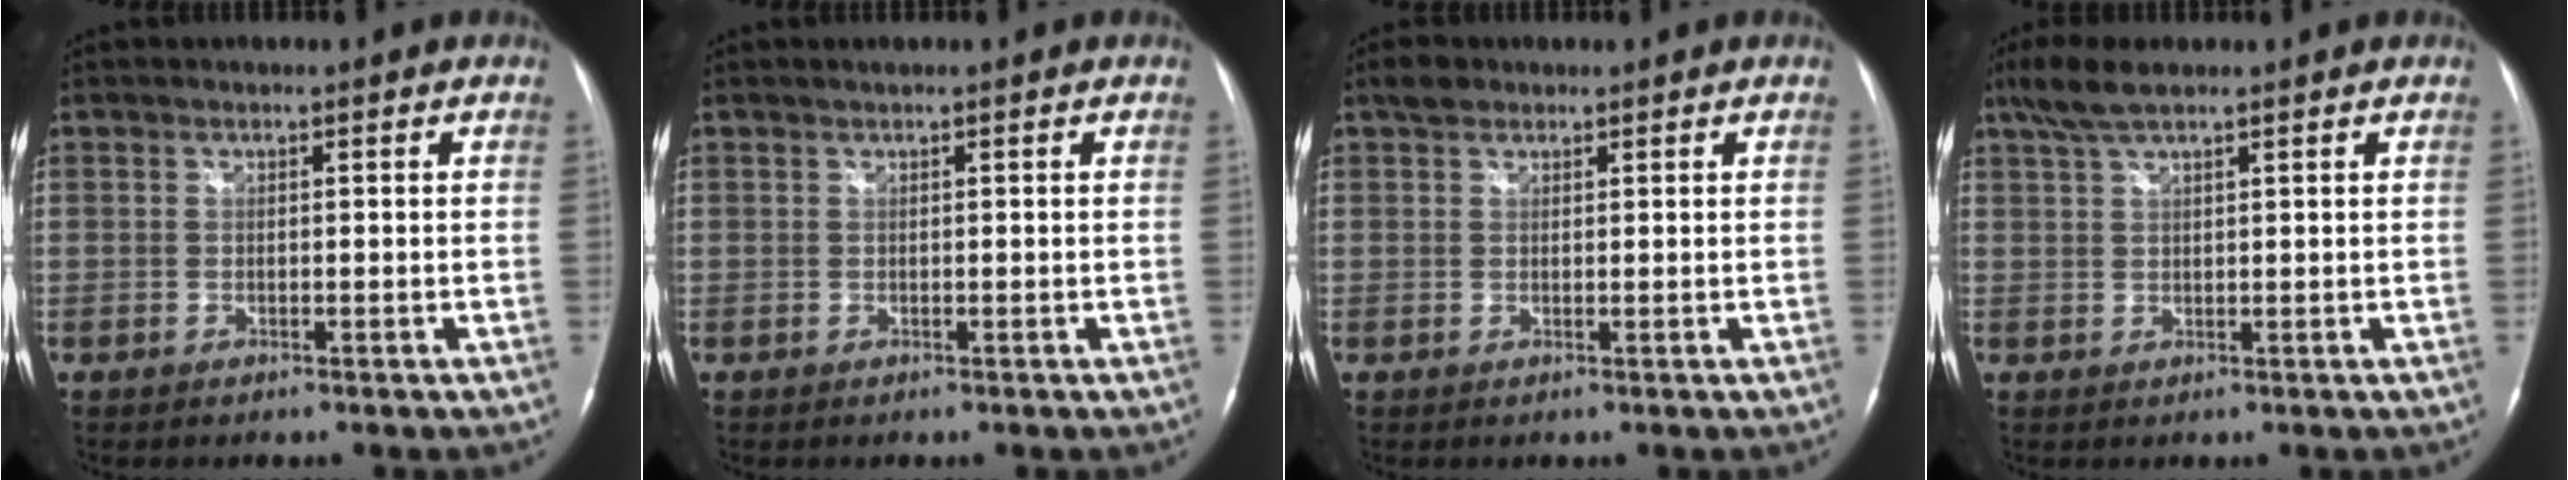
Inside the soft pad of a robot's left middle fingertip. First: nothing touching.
{"total": 0.0}
{"total": 2.1, "force": [1.5, 1.3, 0.6], "torque": [-0.014, 0.012, 0.024]}
{"total": 4.6, "force": [3.4, 0.9, 2.9], "torque": [-0.068, 0.017, 0.069]}